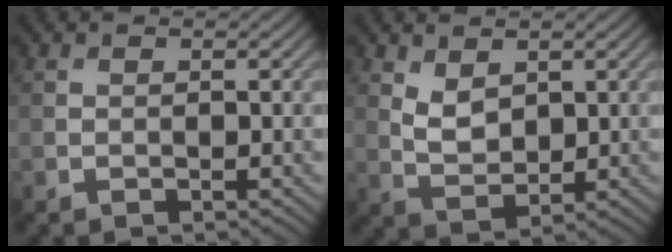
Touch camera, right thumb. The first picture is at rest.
{"total": 3.5, "force": [1.6, 2.0, 2.3], "torque": [-0.055, -0.006, 0.036]}